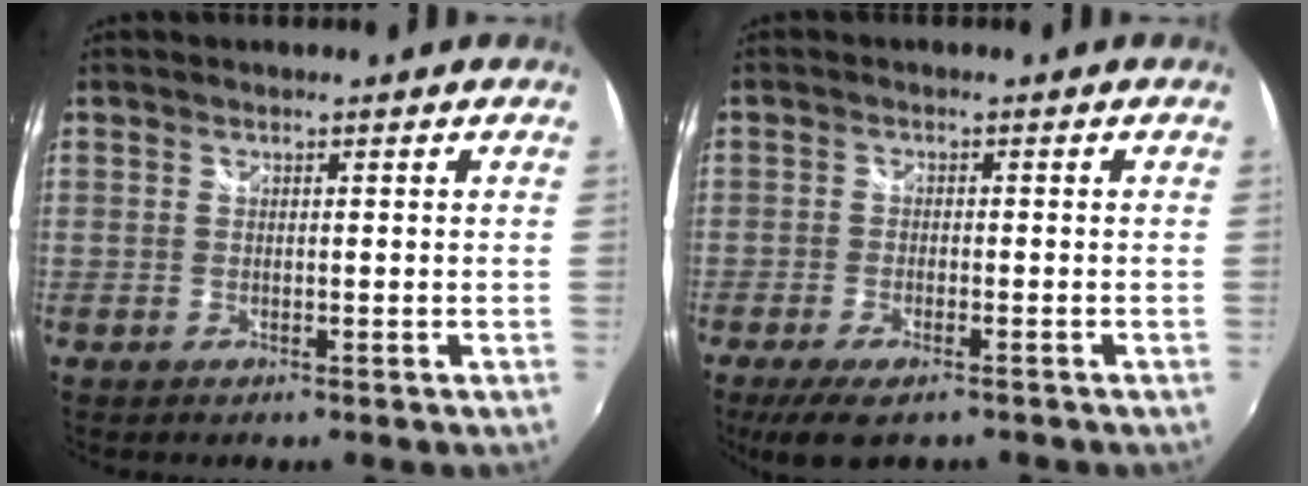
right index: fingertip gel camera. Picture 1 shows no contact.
{"total": 7.5, "force": [-5.4, 2.4, 4.5], "torque": [-0.108, -0.029, -0.093]}